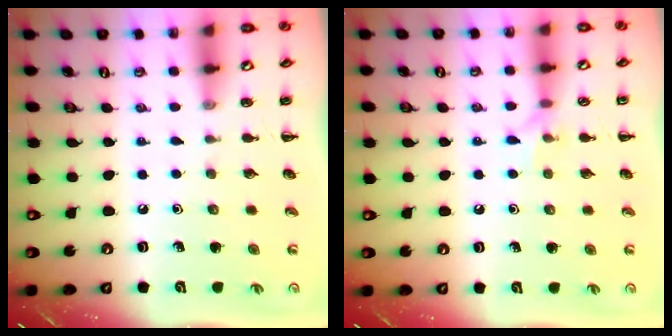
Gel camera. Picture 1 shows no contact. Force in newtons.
{"total": 5.7, "press": 5.7, "slide": 1.0}